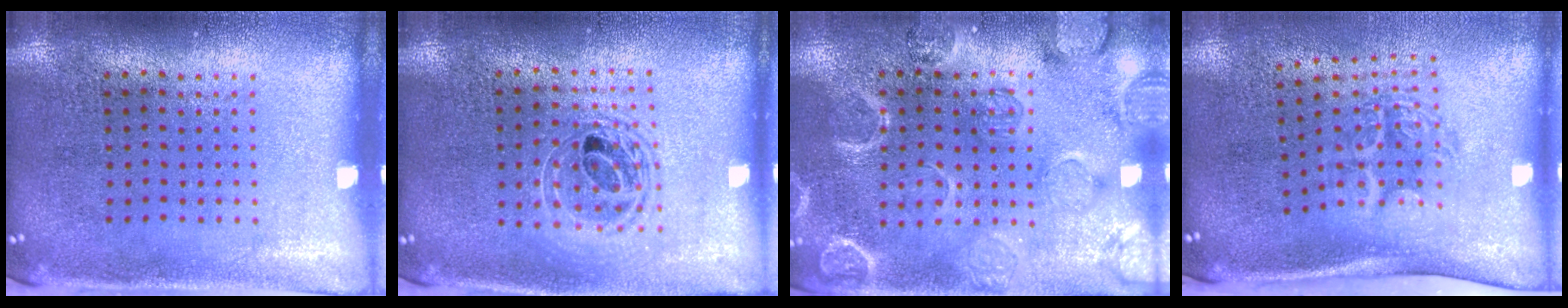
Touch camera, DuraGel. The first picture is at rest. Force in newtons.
{"total": 1.7, "press": 1.4, "slide": 0.9}
{"total": 2.3, "press": 2.3, "slide": 0.5}
{"total": 1.9, "press": 1.3, "slide": 1.5}